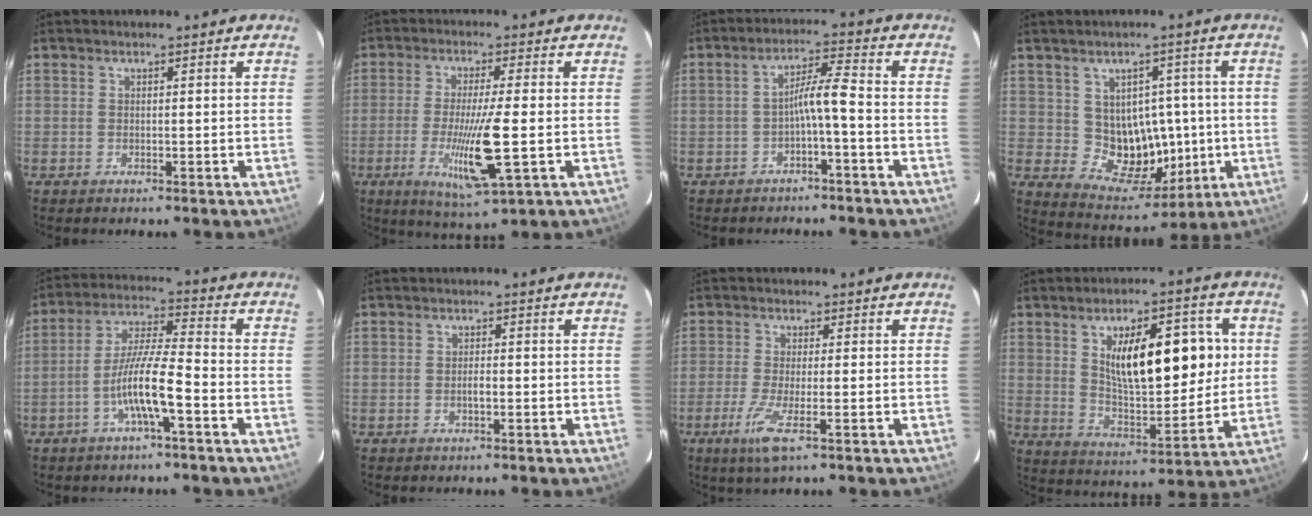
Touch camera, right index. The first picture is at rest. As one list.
[{"total": 10.6, "force": [-2.4, 0.2, 10.4], "torque": [-0.192, -0.028, -0.042]}, {"total": 4.9, "force": [-1.6, -0.2, 4.6], "torque": [-0.078, 0.019, -0.025]}, {"total": 9.8, "force": [0.1, 7.2, 6.6], "torque": [-0.091, 0.021, 0.028]}, {"total": 9.4, "force": [-3.6, 0.5, 8.7], "torque": [-0.169, 0.009, -0.070]}, {"total": 1.2, "force": [-0.4, 0.3, 1.1], "torque": [-0.018, 0.002, -0.007]}, {"total": 5.2, "force": [-2.5, 0.2, 4.6], "torque": [-0.093, -0.016, -0.049]}, {"total": 16.4, "force": [4.0, 6.1, 14.7], "torque": [-0.227, 0.017, 0.071]}]